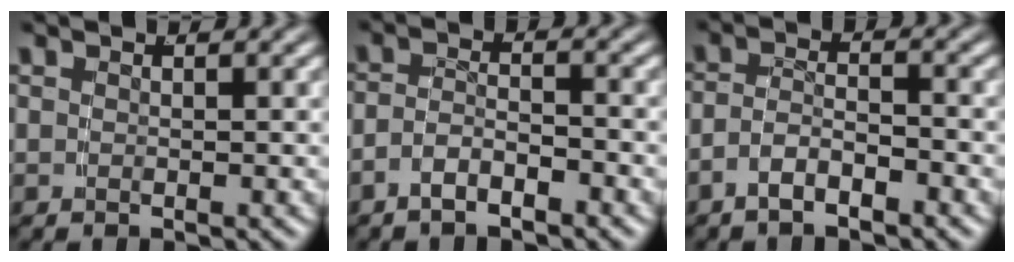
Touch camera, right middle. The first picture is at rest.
{"total": 2.8, "force": [-2.3, 1.0, 1.3], "torque": [-0.021, -0.005, -0.039]}
{"total": 3.0, "force": [-2.3, 1.2, 1.6], "torque": [-0.028, -0.007, -0.038]}